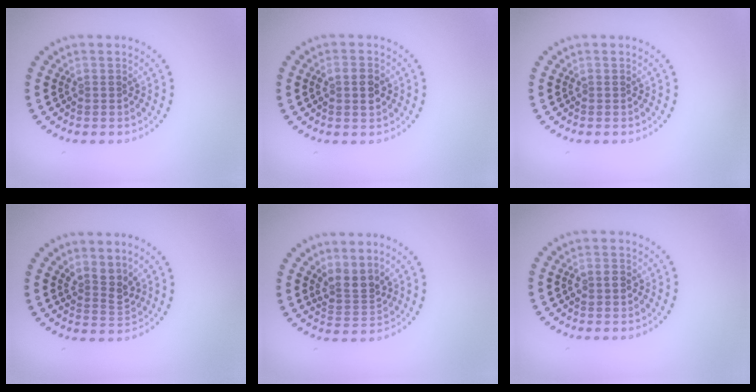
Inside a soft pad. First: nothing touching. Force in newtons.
{"total": 2.0, "press": 2.0, "slide": 0.2}
{"total": 0.0}
{"total": 2.4, "press": 1.8, "slide": 1.6}
{"total": 2.5, "press": 1.9, "slide": 1.7}
{"total": 1.3, "press": 1.3, "slide": 0.3}